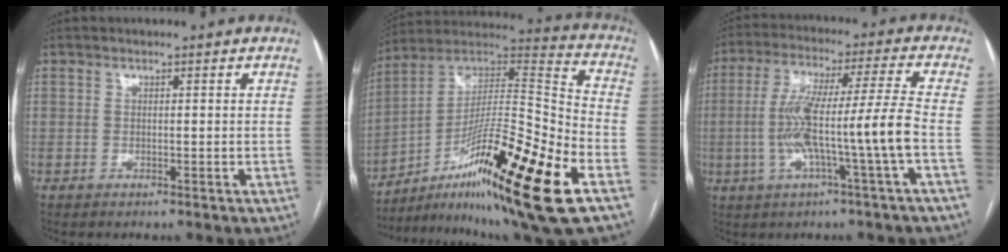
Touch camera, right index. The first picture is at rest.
{"total": 24.6, "force": [-11.9, 0.9, 21.5], "torque": [-0.344, -0.007, -0.201]}
{"total": 12.5, "force": [-2.8, -1.0, 12.1], "torque": [-0.234, 0.018, -0.051]}